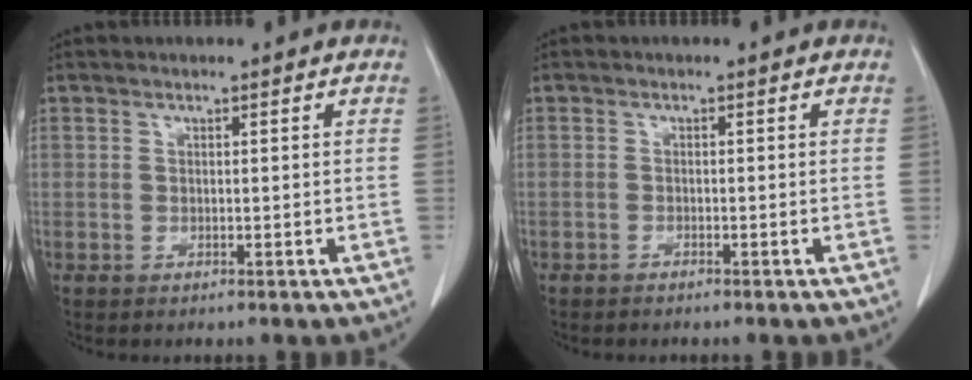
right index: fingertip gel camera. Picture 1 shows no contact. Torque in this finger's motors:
{"motor_torque": [0.09, -0.08, 0.02, 0.01]}